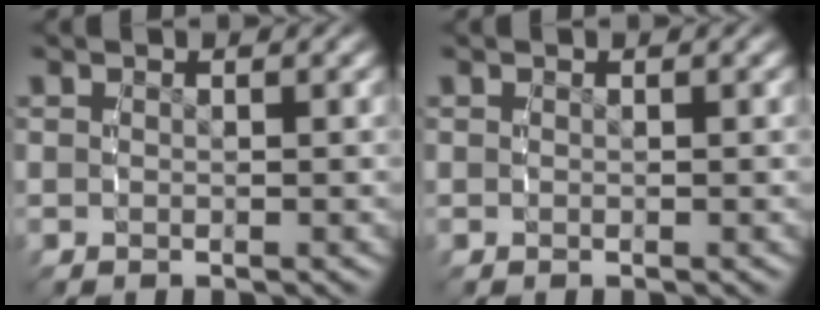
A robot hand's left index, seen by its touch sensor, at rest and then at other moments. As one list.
[{"total": 0.0}]